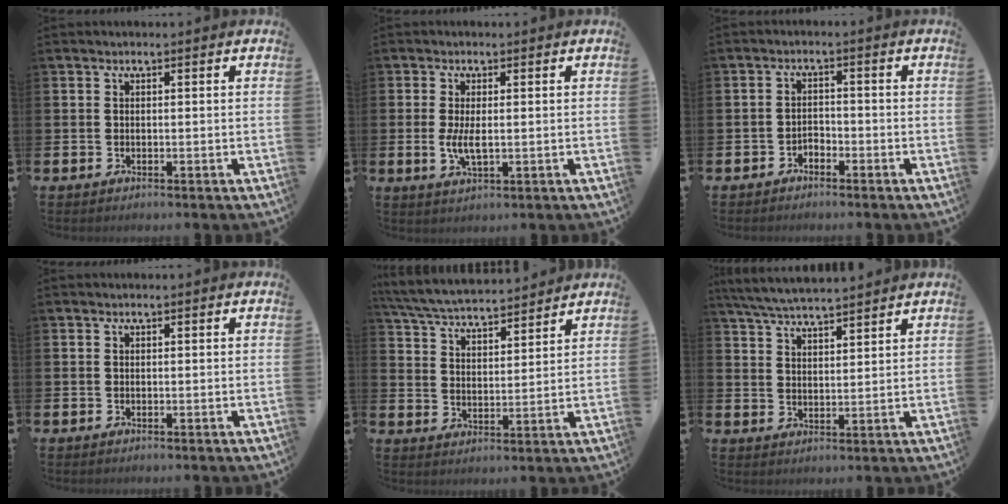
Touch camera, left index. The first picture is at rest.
{"total": 3.2, "force": [0.1, 1.3, 3.0], "torque": [-0.049, 0.000, -0.001]}
{"total": 1.8, "force": [-1.7, 0.6, 0.0], "torque": [-0.006, 0.003, -0.038]}
{"total": 0.0}
{"total": 5.8, "force": [5.7, 0.6, 0.9], "torque": [-0.041, -0.039, 0.100]}
{"total": 5.5, "force": [5.4, 0.2, 1.1], "torque": [-0.040, -0.024, 0.098]}